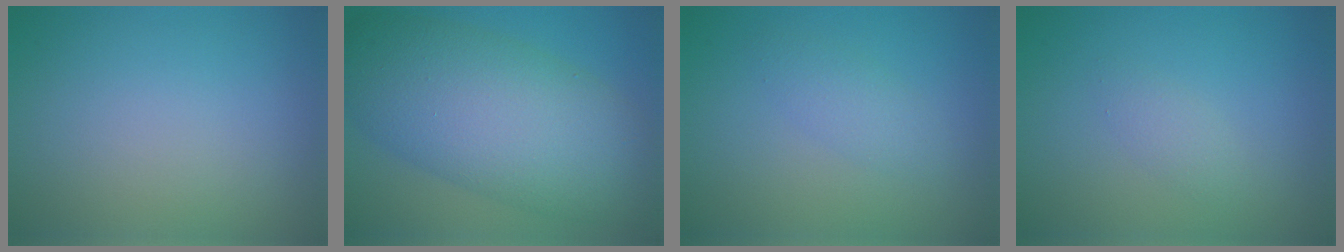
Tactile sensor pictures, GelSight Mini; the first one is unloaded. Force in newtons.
{"total": 11.9, "press": 11.9, "slide": 0.3}
{"total": 1.7, "press": 1.7, "slide": 0.0}
{"total": 1.1, "press": 1.1, "slide": 0.1}